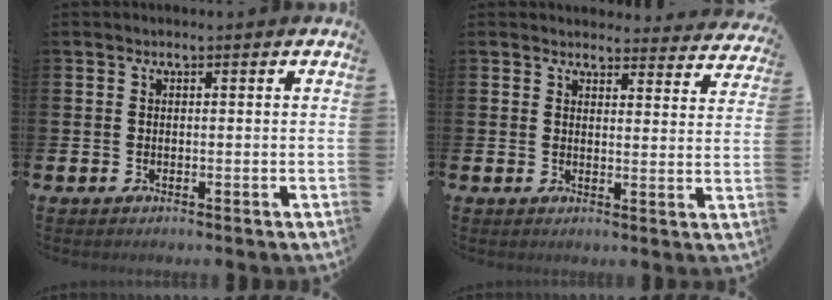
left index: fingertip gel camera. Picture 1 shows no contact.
{"total": 3.6, "force": [3.5, 0.9, -0.1], "torque": [0.004, -0.025, 0.060]}